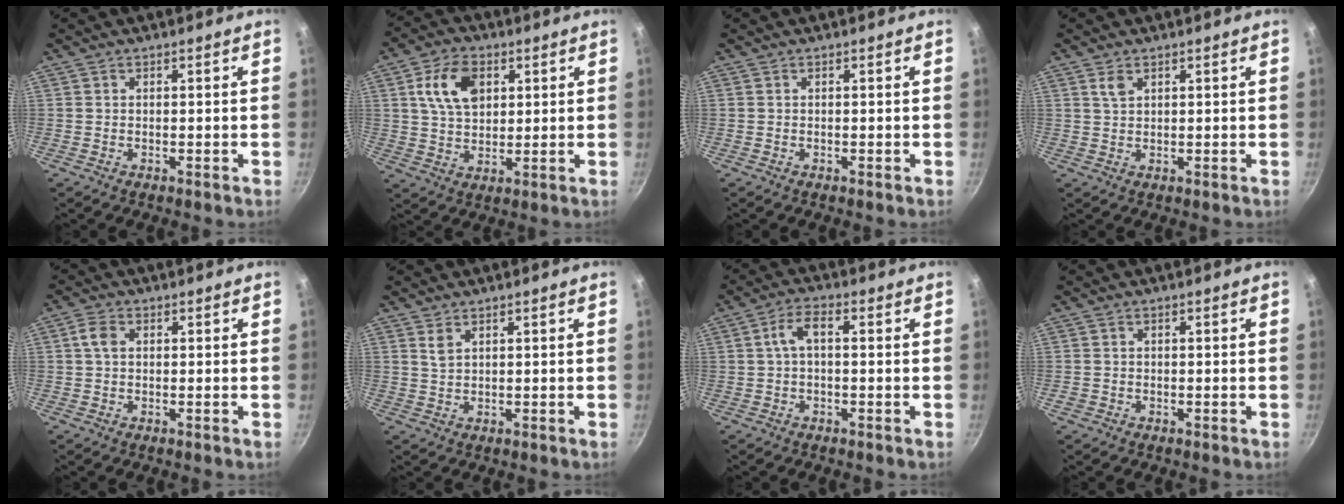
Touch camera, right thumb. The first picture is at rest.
{"total": 10.2, "force": [3.2, 6.7, 6.9], "torque": [-0.107, -0.002, 0.056]}
{"total": 0.0}
{"total": 2.2, "force": [1.2, 1.2, 1.4], "torque": [-0.025, -0.005, 0.025]}
{"total": 3.0, "force": [0.5, 2.1, 2.1], "torque": [-0.041, 0.006, 0.005]}
{"total": 2.1, "force": [1.2, 1.1, 1.3], "torque": [-0.025, -0.006, 0.026]}
{"total": 4.6, "force": [0.3, 2.2, 4.0], "torque": [-0.085, 0.020, 0.002]}
{"total": 0.8, "force": [-0.3, 0.7, -0.1], "torque": [0.000, 0.001, -0.003]}